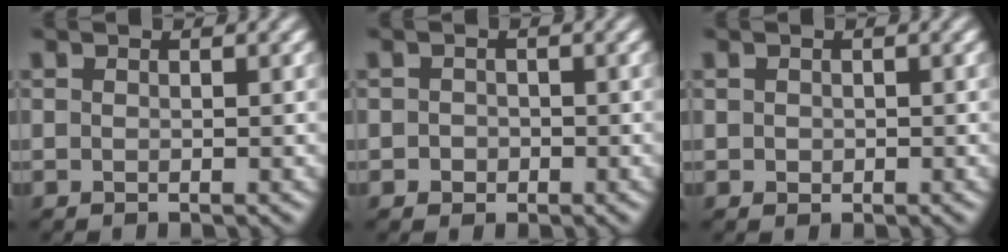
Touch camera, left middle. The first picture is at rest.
{"total": 1.1, "force": [-0.7, 0.8, 0.0], "torque": [0.010, 0.000, -0.012]}
{"total": 0.6, "force": [-0.1, 0.5, 0.2], "torque": [-0.002, -0.004, 0.001]}